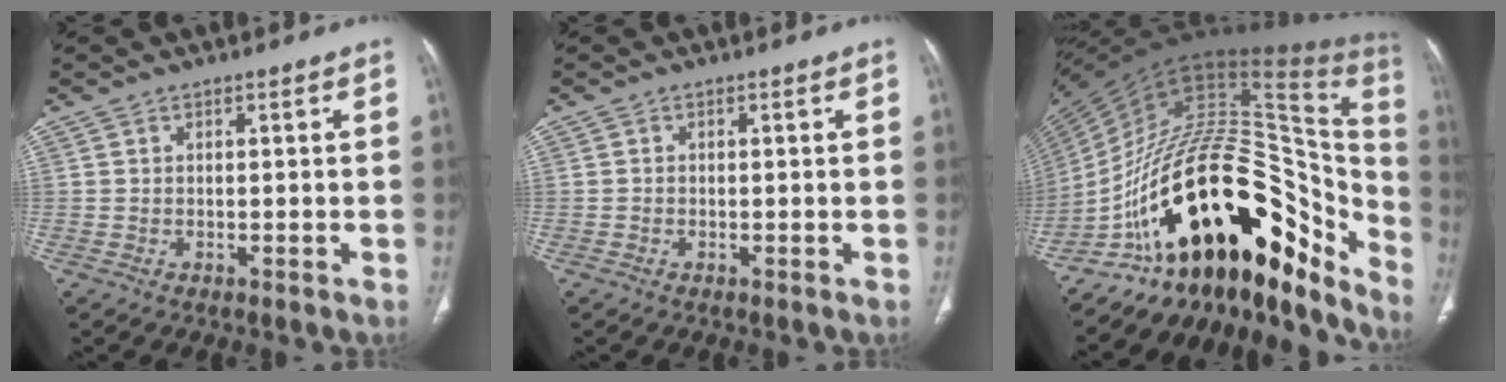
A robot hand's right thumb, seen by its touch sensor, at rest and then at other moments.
{"total": 0.0}
{"total": 39.0, "force": [-17.6, 18.4, 29.6], "torque": [-0.372, 0.084, -0.263]}